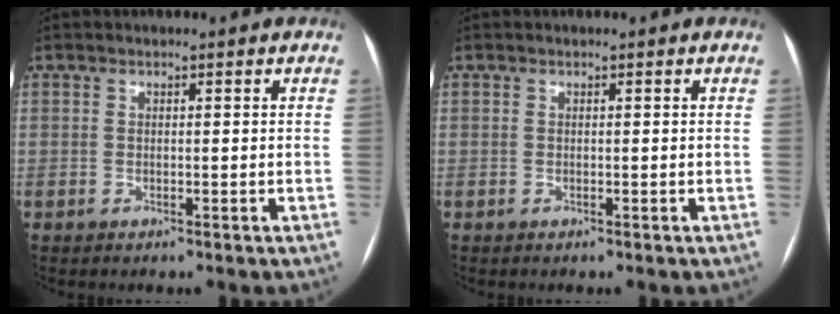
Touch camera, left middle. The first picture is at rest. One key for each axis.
{"total": 0.0}